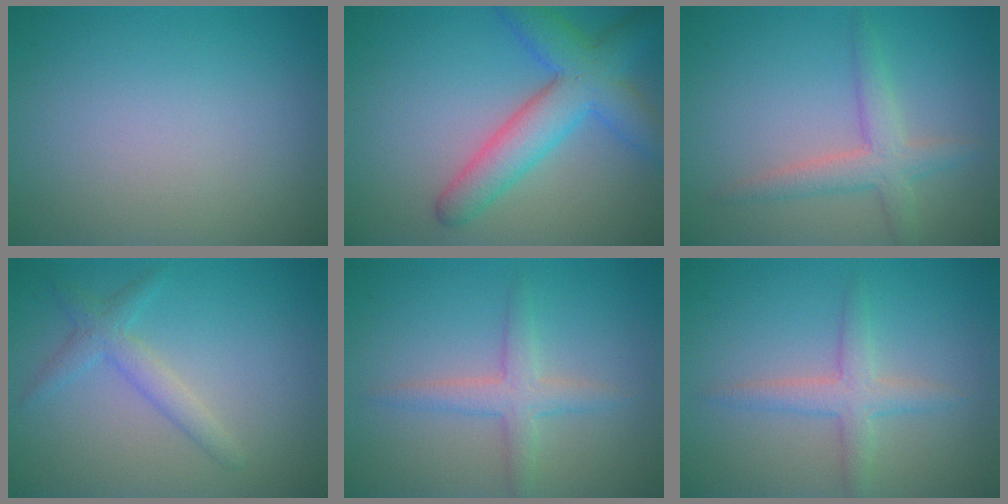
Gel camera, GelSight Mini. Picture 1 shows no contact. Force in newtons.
{"total": 6.5, "press": 6.5, "slide": 0.1}
{"total": 3.1, "press": 3.1, "slide": 0.1}
{"total": 2.3, "press": 2.3, "slide": 0.1}
{"total": 2.7, "press": 2.7, "slide": 0.1}
{"total": 2.7, "press": 2.7, "slide": 0.1}